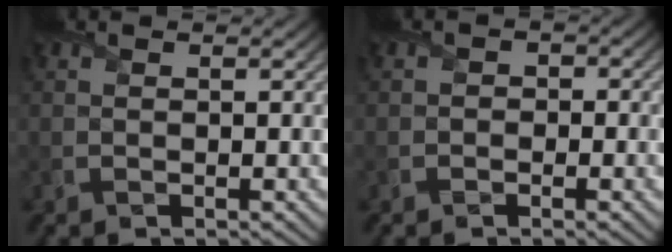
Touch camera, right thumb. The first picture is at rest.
{"total": 1.2, "force": [-0.6, 1.1, 0.2], "torque": [0.008, 0.001, -0.012]}